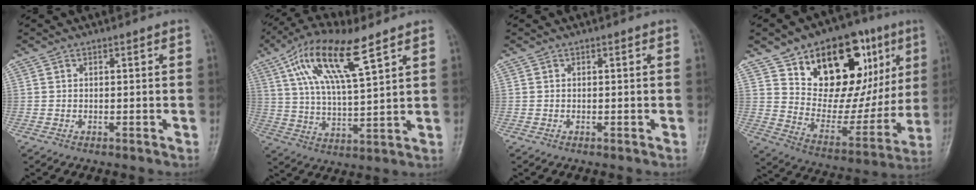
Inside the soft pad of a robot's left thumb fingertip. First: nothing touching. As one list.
[{"total": 15.2, "force": [7.9, 4.3, 12.3], "torque": [-0.229, -0.014, 0.150]}, {"total": 0.0}, {"total": 27.0, "force": [12.0, 14.8, 19.1], "torque": [-0.225, -0.018, 0.199]}]